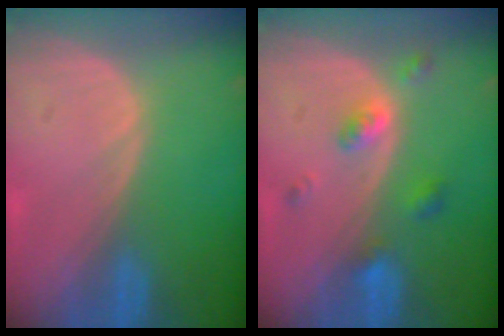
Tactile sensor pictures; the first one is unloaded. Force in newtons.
{"total": 4.3, "press": 4.0, "slide": 1.6}